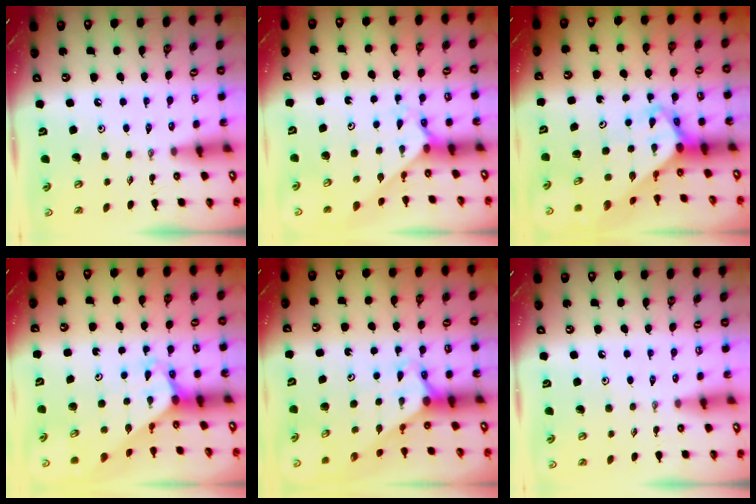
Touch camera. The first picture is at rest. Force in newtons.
{"total": 2.3, "press": 2.3, "slide": 0.1}
{"total": 4.3, "press": 4.3, "slide": 0.2}
{"total": 3.2, "press": 3.2, "slide": 0.2}
{"total": 2.8, "press": 2.8, "slide": 0.0}
{"total": 0.0}